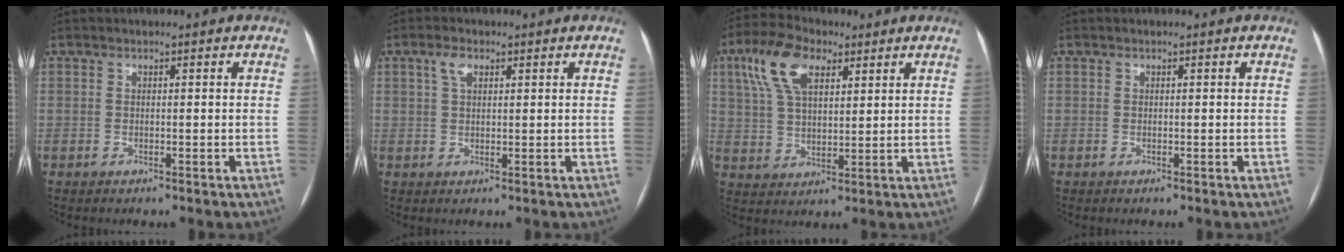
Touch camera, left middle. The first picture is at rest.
{"total": 2.6, "force": [1.3, 1.2, 1.9], "torque": [-0.043, 0.010, 0.028]}
{"total": 10.3, "force": [5.0, 4.9, 7.6], "torque": [-0.166, 0.028, 0.096]}
{"total": 0.0}